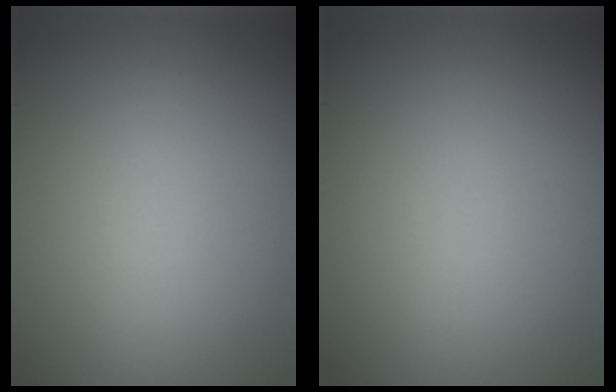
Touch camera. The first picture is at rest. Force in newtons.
{"total": 0.0}